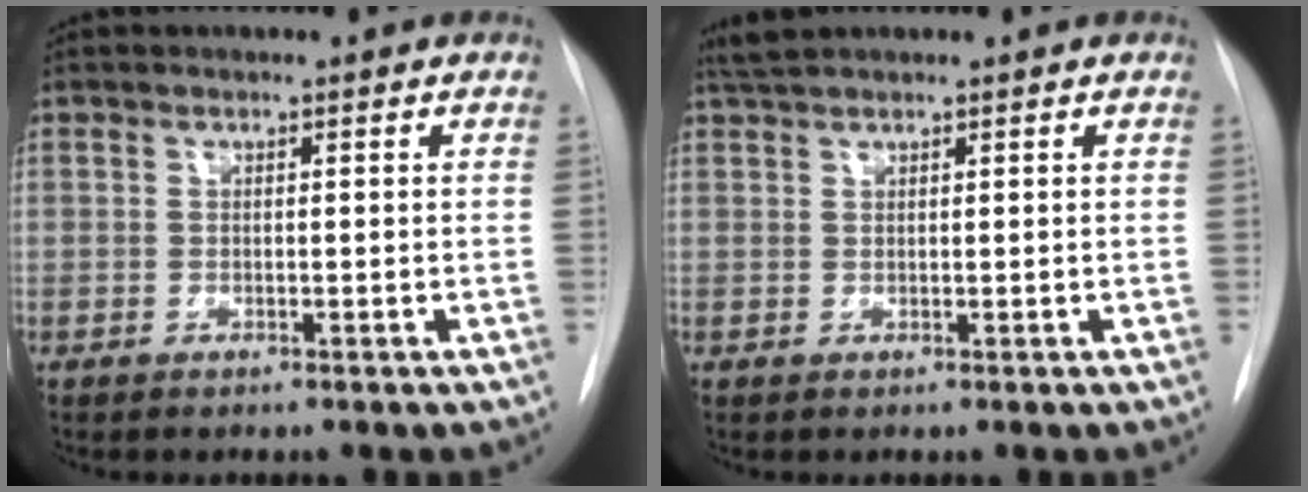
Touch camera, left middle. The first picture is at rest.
{"total": 2.1, "force": [2.0, 0.0, 0.9], "torque": [-0.018, 0.015, 0.039]}